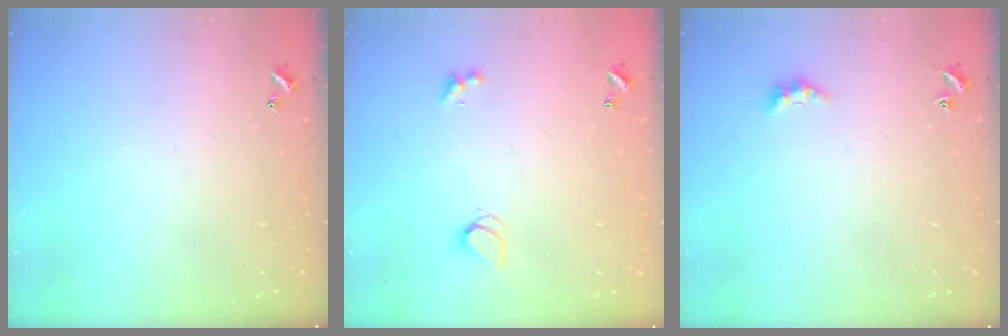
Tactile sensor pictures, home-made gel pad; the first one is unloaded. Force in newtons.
{"total": 1.3, "press": 1.3, "slide": 0.4}
{"total": 2.2, "press": 2.1, "slide": 0.6}